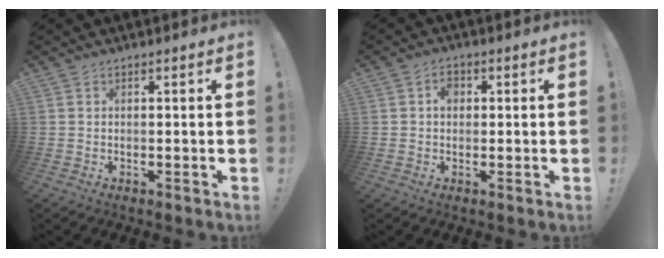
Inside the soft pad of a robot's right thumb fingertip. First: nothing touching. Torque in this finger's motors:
{"motor_torque": [0.00, 0.00, -0.01, 0.03, 0.01]}